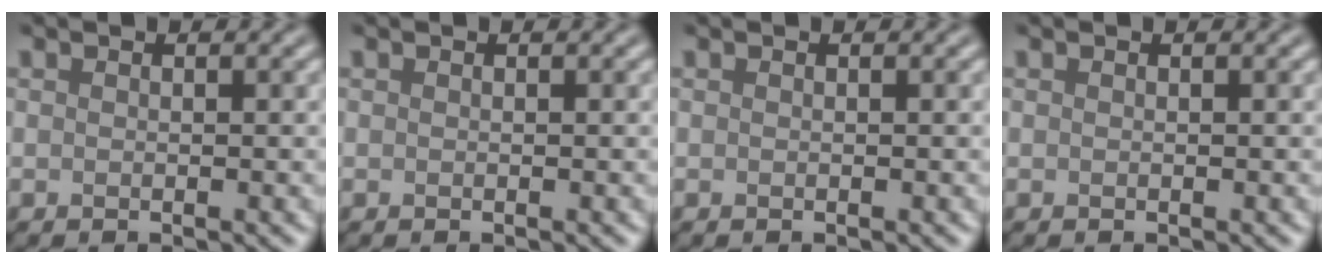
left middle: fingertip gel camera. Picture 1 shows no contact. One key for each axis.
{"total": 0.0}
{"total": 0.0}
{"total": 0.0}